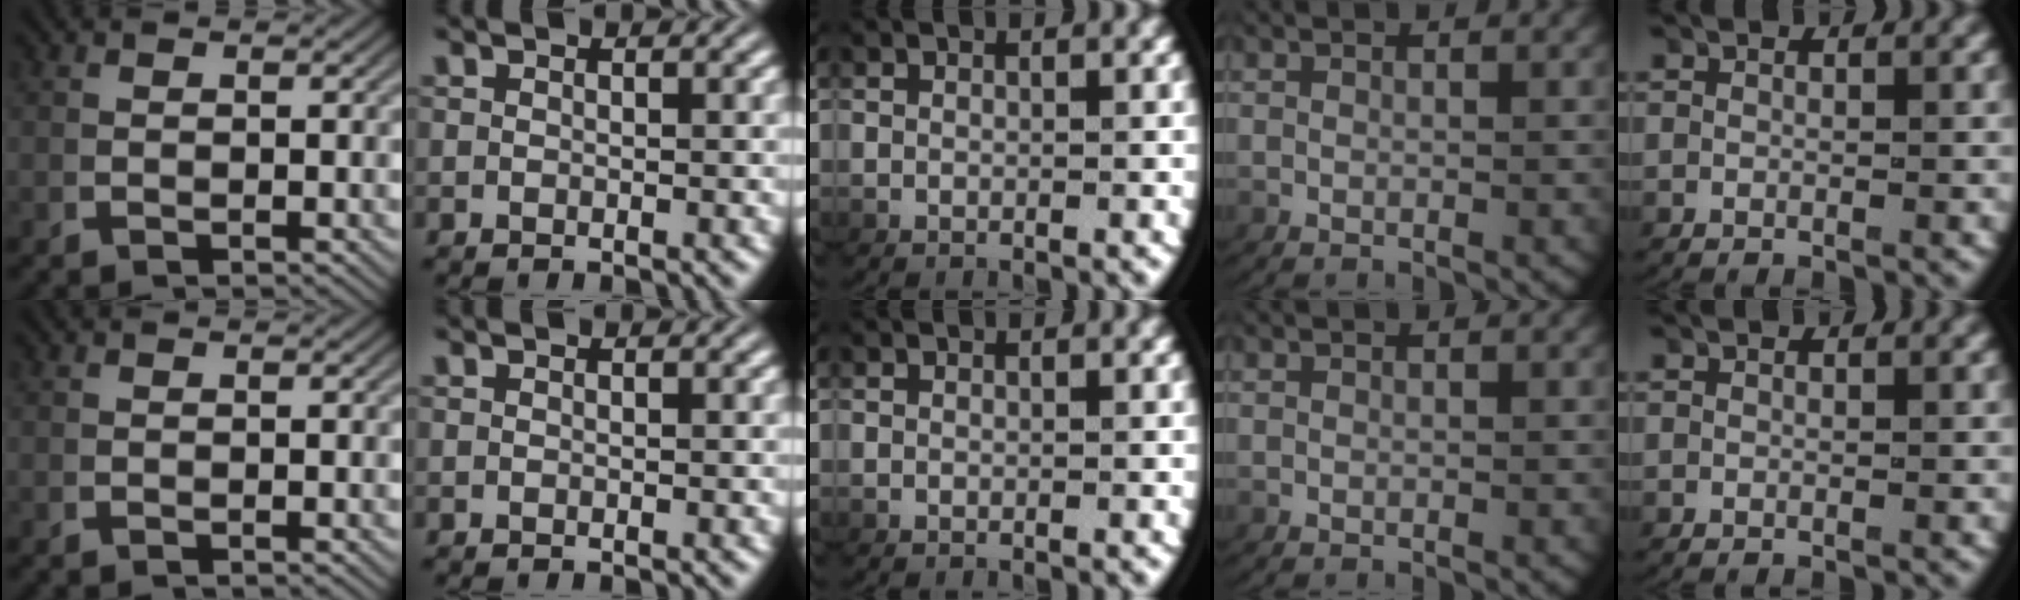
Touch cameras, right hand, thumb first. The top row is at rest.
{}